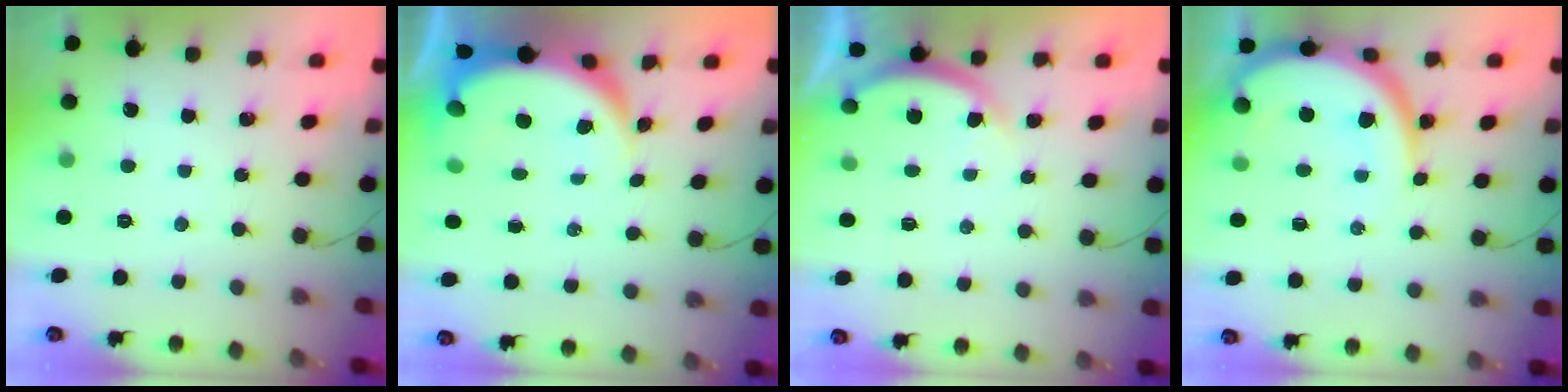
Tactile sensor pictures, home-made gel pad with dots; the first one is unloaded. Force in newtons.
{"total": 7.8, "press": 7.6, "slide": 1.5}
{"total": 5.1, "press": 5.1, "slide": 0.7}
{"total": 12.2, "press": 12.2, "slide": 1.0}